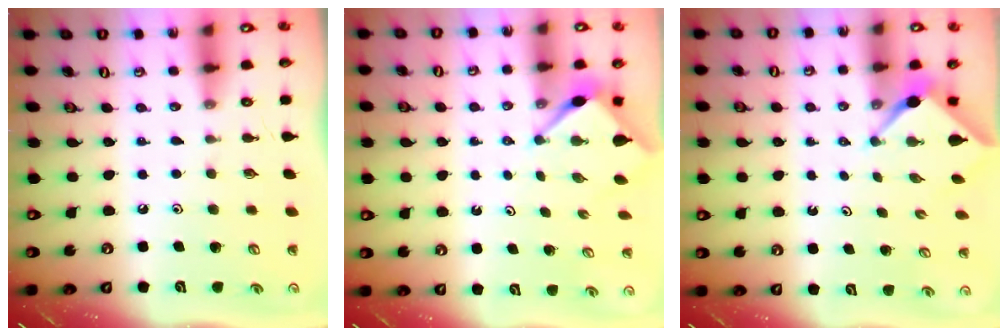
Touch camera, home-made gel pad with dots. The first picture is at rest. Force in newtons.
{"total": 2.9, "press": 2.9, "slide": 0.3}
{"total": 2.4, "press": 2.4, "slide": 0.3}